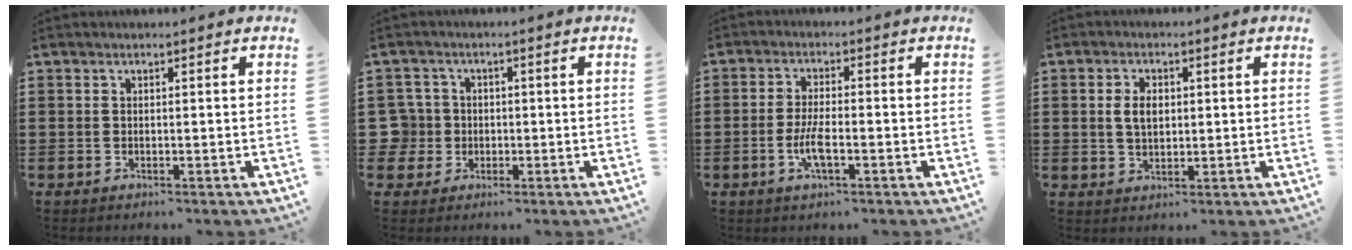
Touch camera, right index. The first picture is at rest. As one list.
[{"total": 4.5, "force": [-0.4, 4.4, 0.9], "torque": [-0.050, 0.009, -0.015]}, {"total": 4.3, "force": [-1.5, 1.1, 3.9], "torque": [-0.087, -0.004, -0.033]}, {"total": 3.8, "force": [0.5, 2.3, 3.0], "torque": [-0.055, 0.008, 0.005]}]